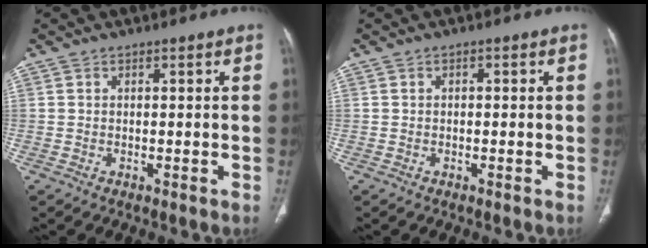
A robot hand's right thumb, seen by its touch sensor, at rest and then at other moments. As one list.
[{"total": 0.5, "force": [0.0, 0.3, 0.4], "torque": [-0.007, 0.001, 0.000]}]